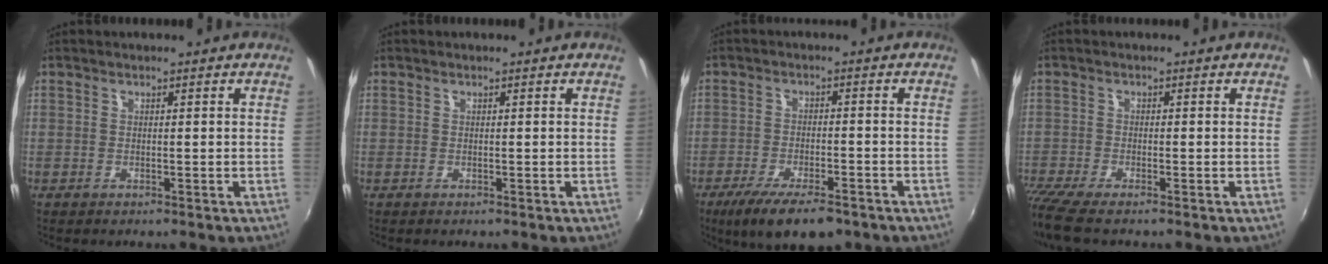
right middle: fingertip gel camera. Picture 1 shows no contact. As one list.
[{"total": 0.0}, {"total": 11.7, "force": [-8.2, 3.5, 7.5], "torque": [-0.159, -0.030, -0.134]}, {"total": 5.9, "force": [-4.9, 0.4, 3.3], "torque": [-0.087, -0.030, -0.091]}]